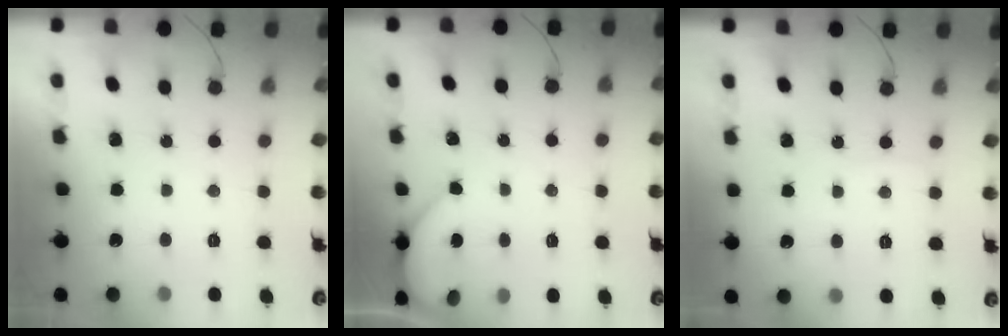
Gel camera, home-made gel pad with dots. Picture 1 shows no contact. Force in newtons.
{"total": 3.0, "press": 3.0, "slide": 0.2}
{"total": 2.0, "press": 2.0, "slide": 0.2}